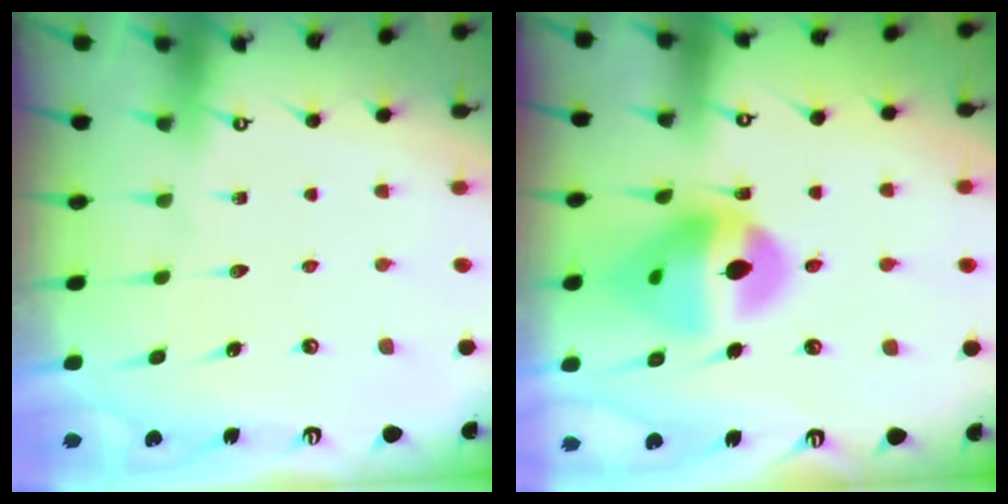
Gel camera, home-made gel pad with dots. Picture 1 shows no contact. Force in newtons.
{"total": 14.3, "press": 13.4, "slide": 5.1}